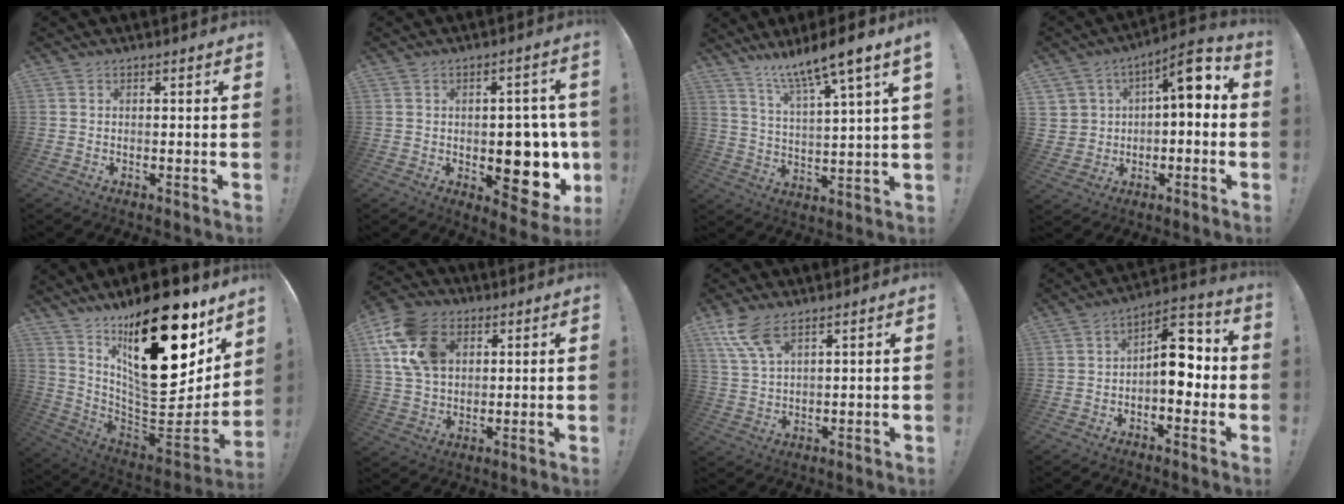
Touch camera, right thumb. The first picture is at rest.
{"total": 12.9, "force": [-1.8, 8.4, 9.6], "torque": [-0.097, 0.003, -0.020]}
{"total": 10.8, "force": [8.6, -0.1, 6.6], "torque": [-0.117, -0.064, 0.134]}
{"total": 9.6, "force": [2.6, 6.7, 6.4], "torque": [-0.082, -0.009, 0.047]}
{"total": 29.2, "force": [11.3, 13.0, 23.7], "torque": [-0.350, -0.088, 0.205]}
{"total": 16.1, "force": [5.9, 11.8, 9.3], "torque": [-0.167, -0.011, 0.117]}
{"total": 8.6, "force": [5.8, 3.0, 5.6], "torque": [-0.120, -0.024, 0.110]}
{"total": 11.5, "force": [-1.3, 7.0, 9.0], "torque": [-0.116, 0.014, -0.022]}